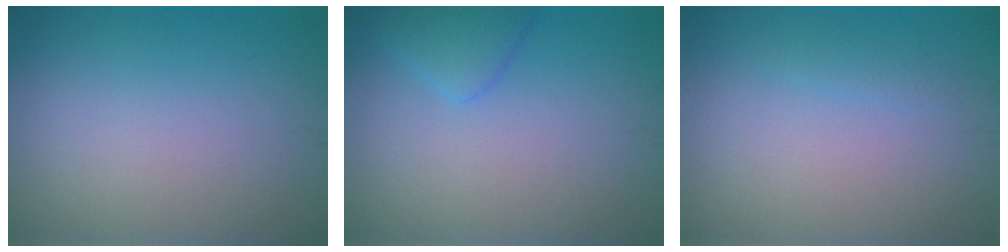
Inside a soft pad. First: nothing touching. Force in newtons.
{"total": 2.0, "press": 2.0, "slide": 0.1}
{"total": 0.8, "press": 0.8, "slide": 0.0}